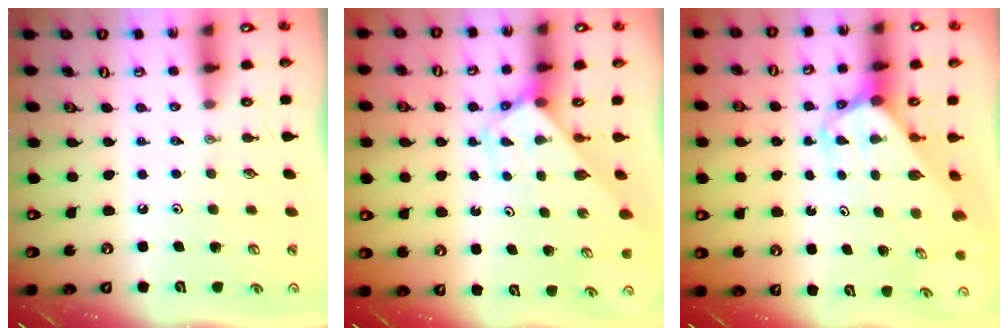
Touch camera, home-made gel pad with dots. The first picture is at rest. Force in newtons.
{"total": 2.7, "press": 2.7, "slide": 0.2}
{"total": 2.7, "press": 2.7, "slide": 0.1}